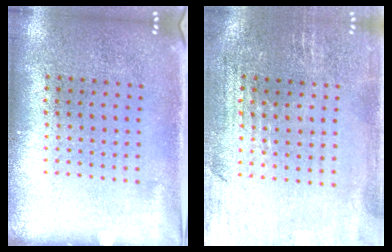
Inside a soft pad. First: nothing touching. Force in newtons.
{"total": 0.9, "press": 0.8, "slide": 0.4}